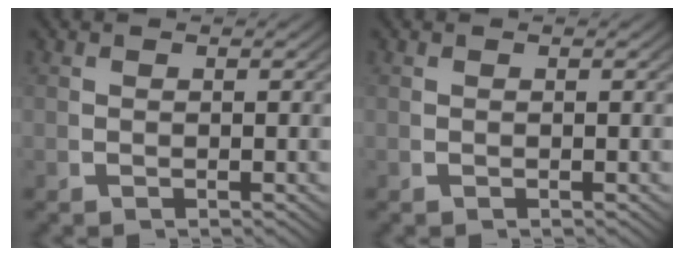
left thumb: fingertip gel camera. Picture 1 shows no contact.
{"total": 0.0}